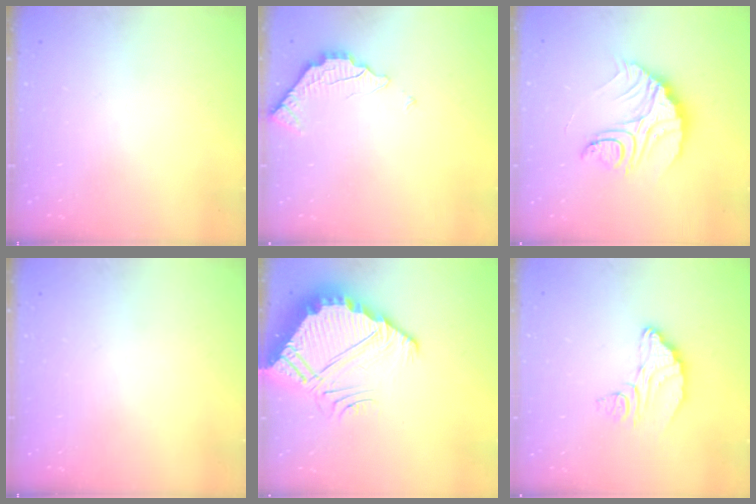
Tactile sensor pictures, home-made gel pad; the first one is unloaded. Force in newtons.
{"total": 2.4, "press": 2.4, "slide": 0.2}
{"total": 12.9, "press": 12.9, "slide": 0.9}
{"total": 0.0}
{"total": 10.4, "press": 10.4, "slide": 0.6}
{"total": 11.4, "press": 11.4, "slide": 1.1}